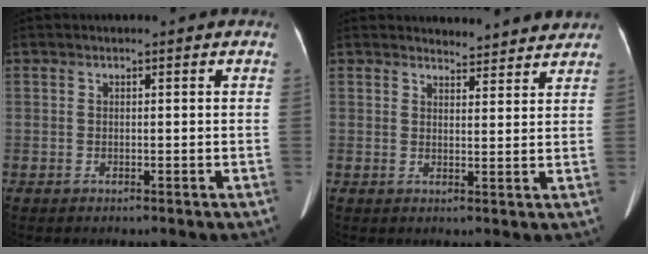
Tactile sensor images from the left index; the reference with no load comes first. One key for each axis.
{"total": 4.7, "fx": 4.6, "fy": 1.1, "fz": 0.4, "tx": -0.006, "ty": 0.007, "tz": 0.049}